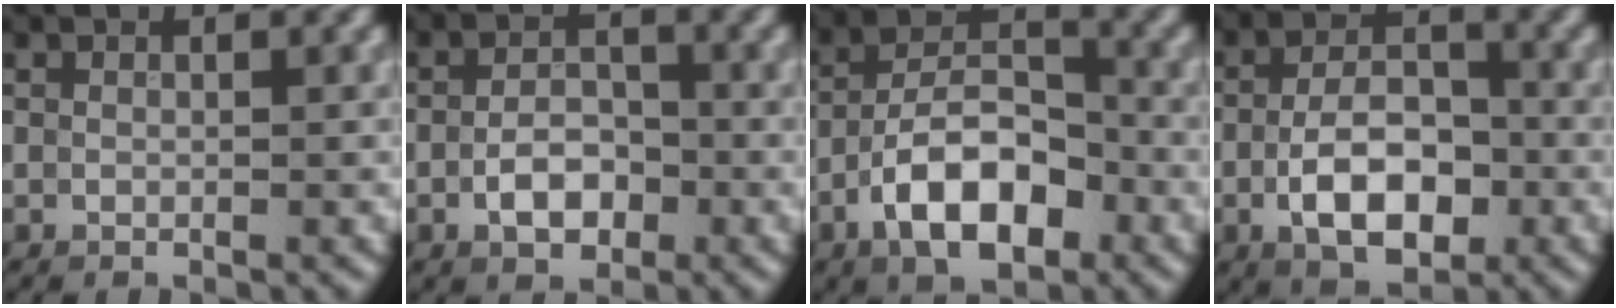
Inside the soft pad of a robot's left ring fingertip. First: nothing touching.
{"total": 3.3, "force": [-1.2, 1.9, 2.3], "torque": [-0.038, 0.005, -0.022]}
{"total": 8.1, "force": [-3.6, 3.9, 6.1], "torque": [-0.099, 0.011, -0.072]}
{"total": 6.6, "force": [-1.9, 3.6, 5.2], "torque": [-0.092, 0.000, -0.038]}